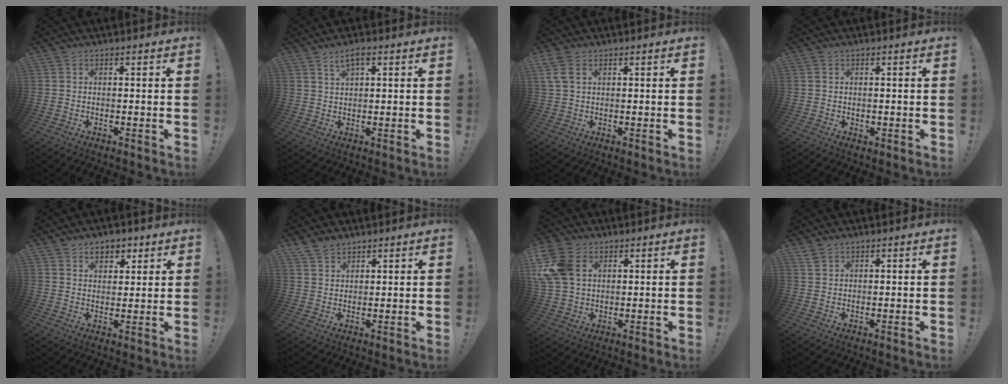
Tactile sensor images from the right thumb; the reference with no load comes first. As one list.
[{"total": 3.4, "force": [2.0, 1.2, 2.6], "torque": [-0.046, -0.004, 0.034]}, {"total": 4.3, "force": [2.0, 2.4, 3.0], "torque": [-0.066, 0.002, 0.038]}, {"total": 0.6, "force": [0.3, 0.6, 0.1], "torque": [0.006, -0.002, 0.004]}, {"total": 5.5, "force": [3.1, 4.0, 2.2], "torque": [-0.018, -0.015, 0.055]}, {"total": 4.4, "force": [3.5, 2.3, 1.2], "torque": [-0.019, -0.021, 0.067]}, {"total": 13.2, "force": [3.7, 9.3, 8.5], "torque": [-0.166, 0.001, 0.076]}, {"total": 2.1, "force": [1.5, 0.9, 1.1], "torque": [-0.019, -0.004, 0.029]}]